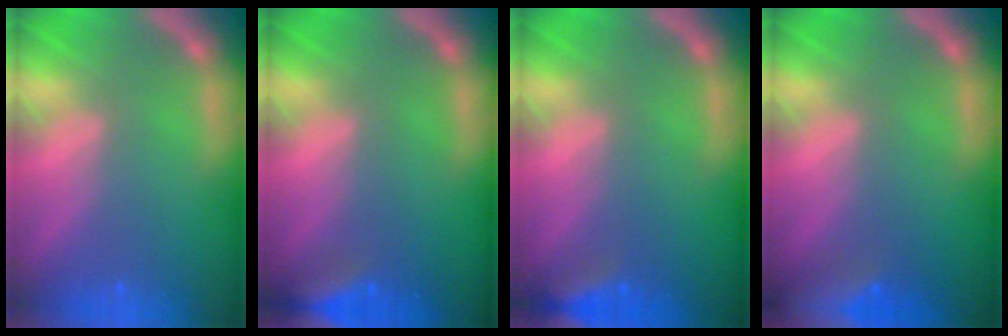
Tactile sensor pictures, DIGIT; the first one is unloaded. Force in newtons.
{"total": 4.4}
{"total": 3.5}
{"total": 9.4}